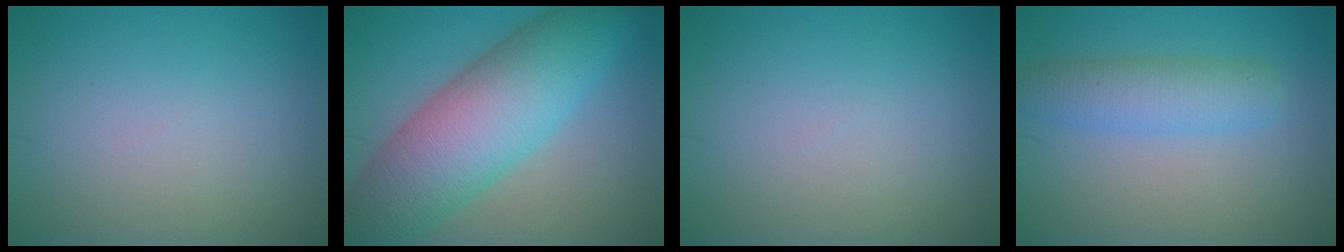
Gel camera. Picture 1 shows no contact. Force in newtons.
{"total": 10.5, "press": 10.5, "slide": 0.3}
{"total": 0.0}
{"total": 3.7, "press": 3.7, "slide": 0.1}